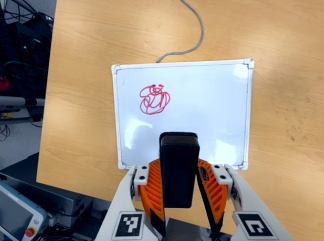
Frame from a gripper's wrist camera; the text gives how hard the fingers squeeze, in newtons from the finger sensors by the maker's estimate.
{"total": 7.0, "left": 5.6, "right": 8.4}